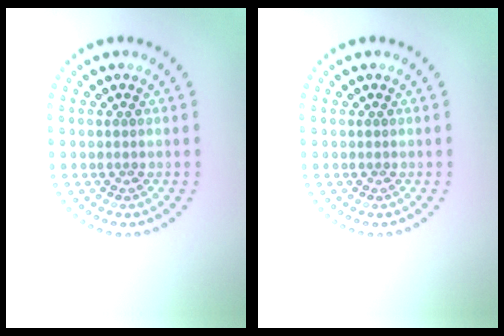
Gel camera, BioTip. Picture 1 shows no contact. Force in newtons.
{"total": 0.0}